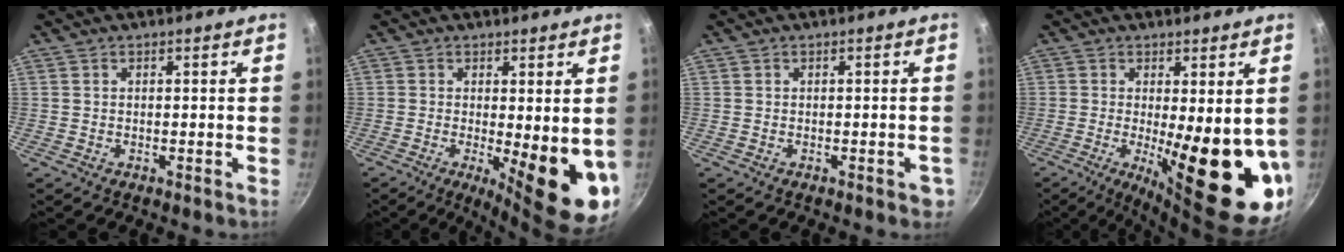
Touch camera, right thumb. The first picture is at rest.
{"total": 12.1, "force": [-1.5, 3.7, 11.4], "torque": [-0.128, -0.018, -0.010]}
{"total": 2.1, "force": [-0.9, 1.2, 1.5], "torque": [0.001, 0.011, -0.008]}
{"total": 17.7, "force": [-1.3, 5.5, 16.8], "torque": [-0.207, -0.038, -0.005]}